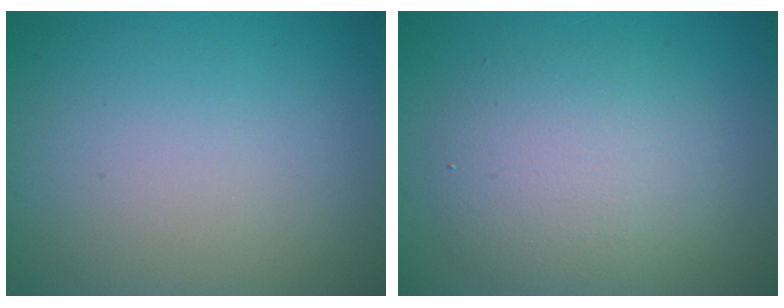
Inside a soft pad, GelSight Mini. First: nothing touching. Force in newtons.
{"total": 4.8, "press": 4.8, "slide": 0.2}